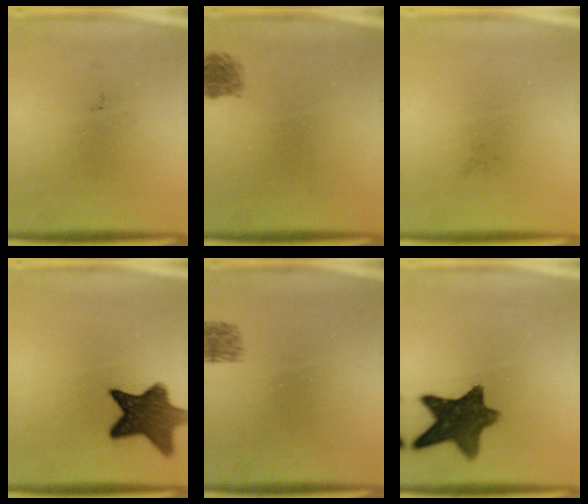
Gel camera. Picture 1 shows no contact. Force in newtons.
{"total": 1.8}
{"total": 0.0}
{"total": 10.5}
{"total": 1.9}
{"total": 11.0}